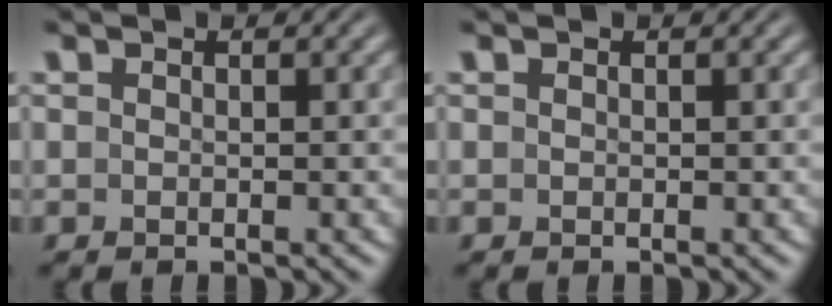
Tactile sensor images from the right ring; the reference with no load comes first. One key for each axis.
{"total": 0.0}